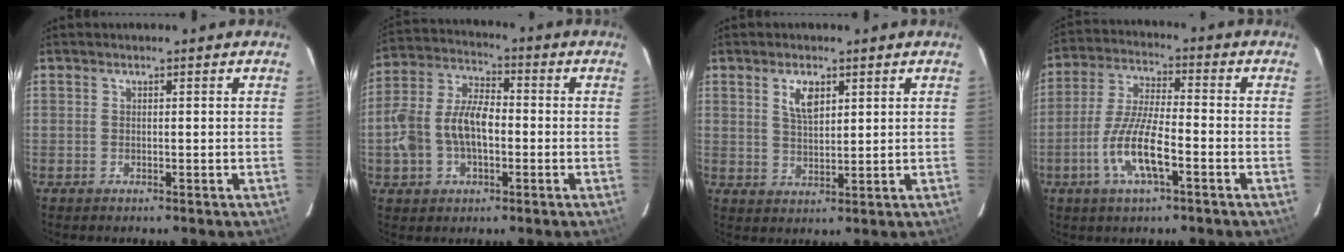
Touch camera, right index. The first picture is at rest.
{"total": 12.0, "force": [-2.2, 7.3, 9.2], "torque": [-0.197, 0.019, -0.040]}
{"total": 4.7, "force": [2.3, 2.3, 3.4], "torque": [-0.060, 0.004, 0.045]}
{"total": 11.0, "force": [-4.5, 2.7, 9.6], "torque": [-0.202, -0.004, -0.087]}